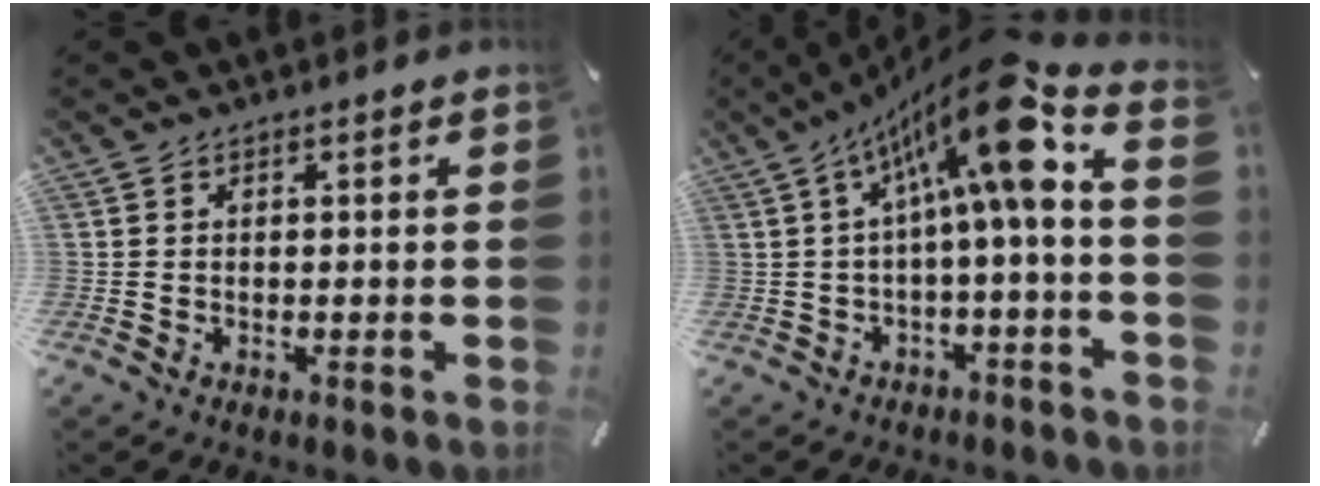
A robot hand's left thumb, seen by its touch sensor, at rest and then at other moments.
{"total": 16.5, "force": [5.1, 2.8, 15.5], "torque": [-0.263, -0.037, 0.073]}